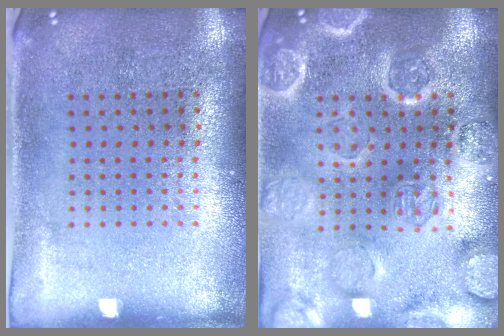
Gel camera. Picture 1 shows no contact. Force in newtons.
{"total": 3.4, "press": 3.3, "slide": 0.7}